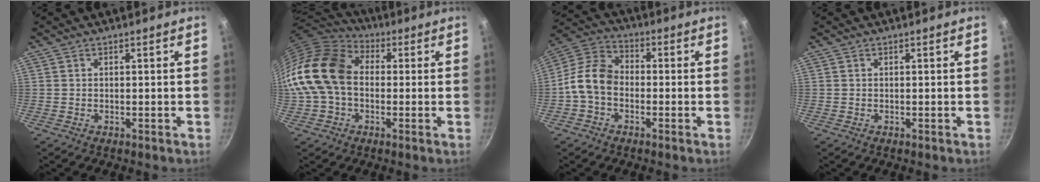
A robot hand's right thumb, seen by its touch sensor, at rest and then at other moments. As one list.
[{"total": 19.0, "force": [0.0, 13.9, 12.9], "torque": [-0.244, 0.042, -0.015]}, {"total": 9.3, "force": [-2.1, 6.8, 6.0], "torque": [-0.100, 0.035, -0.063]}, {"total": 0.0}]